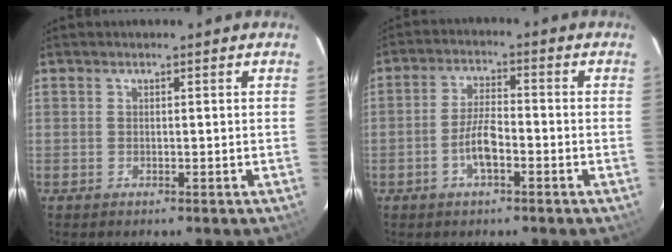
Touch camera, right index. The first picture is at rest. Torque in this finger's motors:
{"motor_torque": [1.01, -0.11, 0.14, 0.05]}